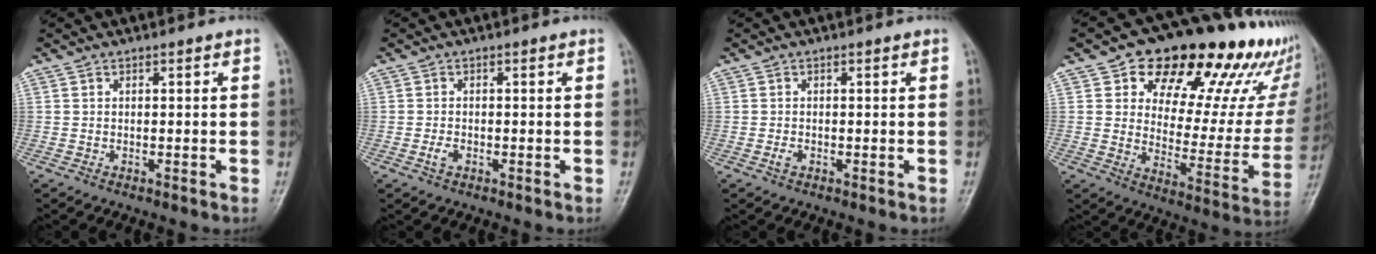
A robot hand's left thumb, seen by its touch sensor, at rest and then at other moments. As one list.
[{"total": 1.5, "force": [-0.6, 0.9, 1.1], "torque": [-0.022, 0.004, -0.012]}, {"total": 1.0, "force": [-0.3, 0.7, 0.7], "torque": [-0.014, 0.001, -0.006]}, {"total": 27.5, "force": [16.7, 13.1, 17.5], "torque": [-0.192, -0.052, 0.228]}]